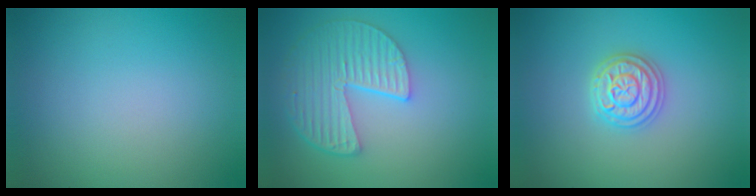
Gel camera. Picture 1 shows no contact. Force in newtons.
{"total": 6.0, "press": 4.6, "slide": 3.8}
{"total": 3.2, "press": 3.2, "slide": 0.5}